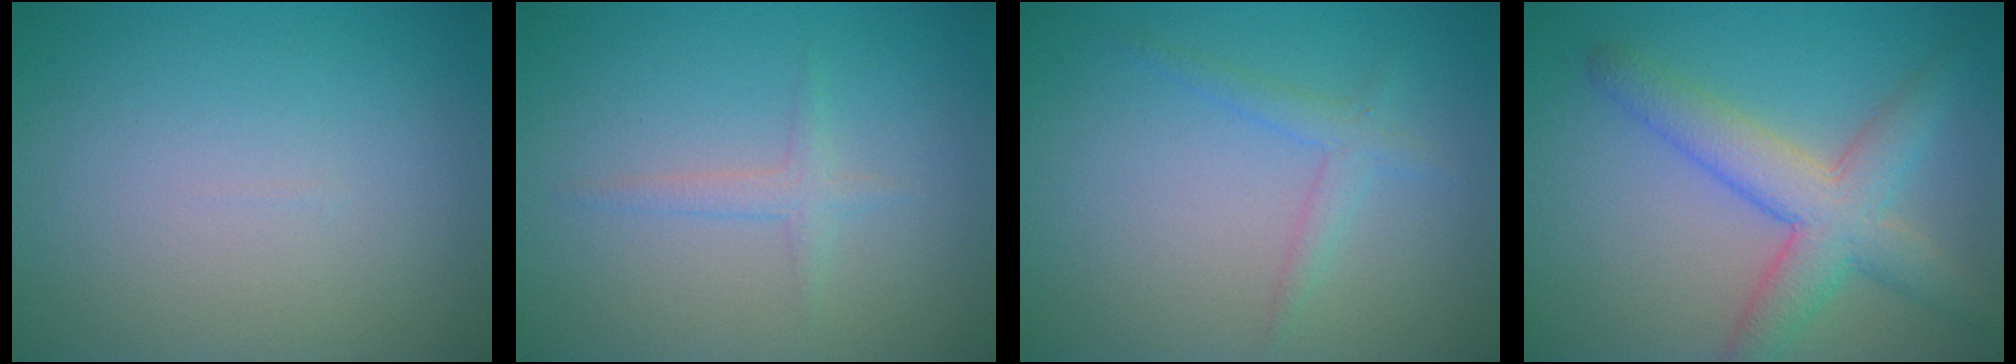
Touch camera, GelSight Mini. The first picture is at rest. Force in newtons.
{"total": 1.3, "press": 1.3, "slide": 0.1}
{"total": 1.6, "press": 1.6, "slide": 0.2}
{"total": 5.7, "press": 5.7, "slide": 0.1}